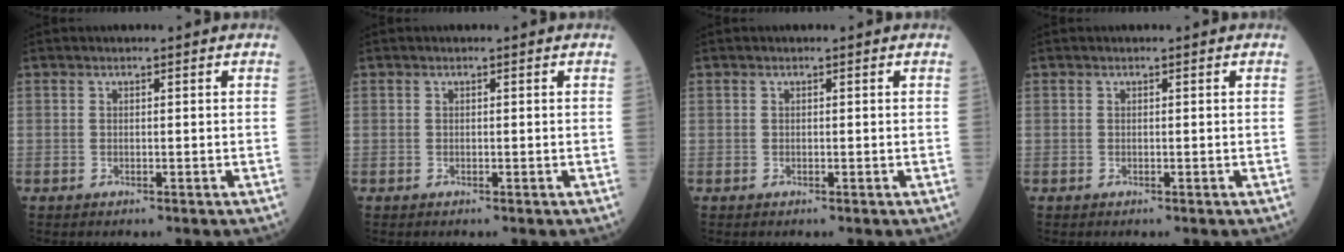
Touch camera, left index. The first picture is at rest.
{"total": 0.0}
{"total": 0.0}
{"total": 0.0}